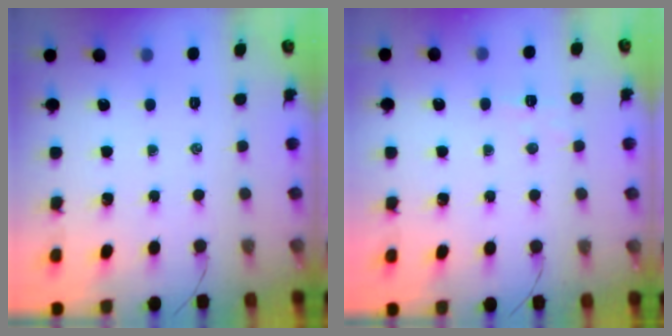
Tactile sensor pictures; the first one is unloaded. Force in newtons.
{"total": 3.8, "press": 3.6, "slide": 1.2}